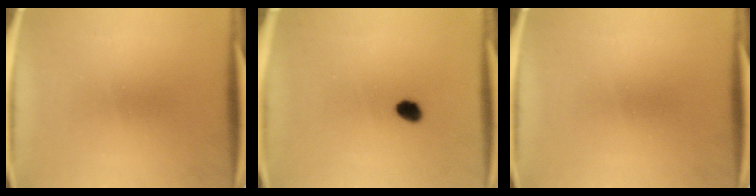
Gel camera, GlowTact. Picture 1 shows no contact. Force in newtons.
{"total": 2.7}
{"total": 0.0}